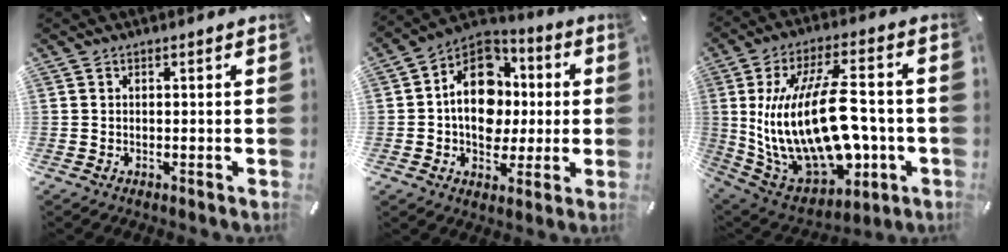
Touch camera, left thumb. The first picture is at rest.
{"total": 15.9, "force": [-0.1, 12.8, 9.5], "torque": [-0.167, 0.006, 0.000]}
{"total": 26.3, "force": [-0.7, 14.6, 21.9], "torque": [-0.444, -0.008, -0.002]}